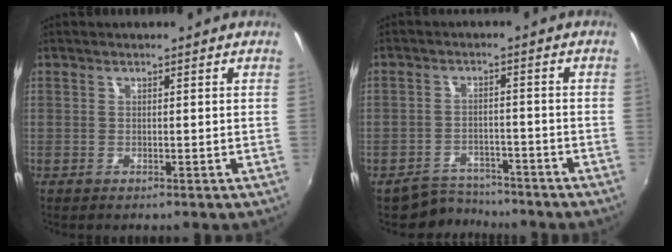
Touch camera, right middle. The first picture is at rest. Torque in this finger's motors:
{"motor_torque": [0.23, -0.60, -0.08, -0.02]}